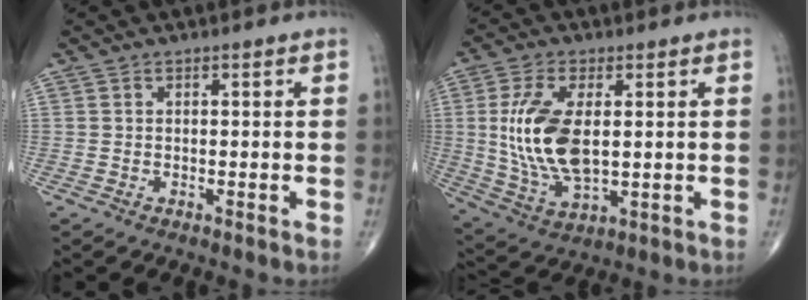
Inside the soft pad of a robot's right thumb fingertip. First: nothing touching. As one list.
[{"total": 14.1, "force": [1.4, 7.0, 12.2], "torque": [-0.253, -0.012, 0.036]}]